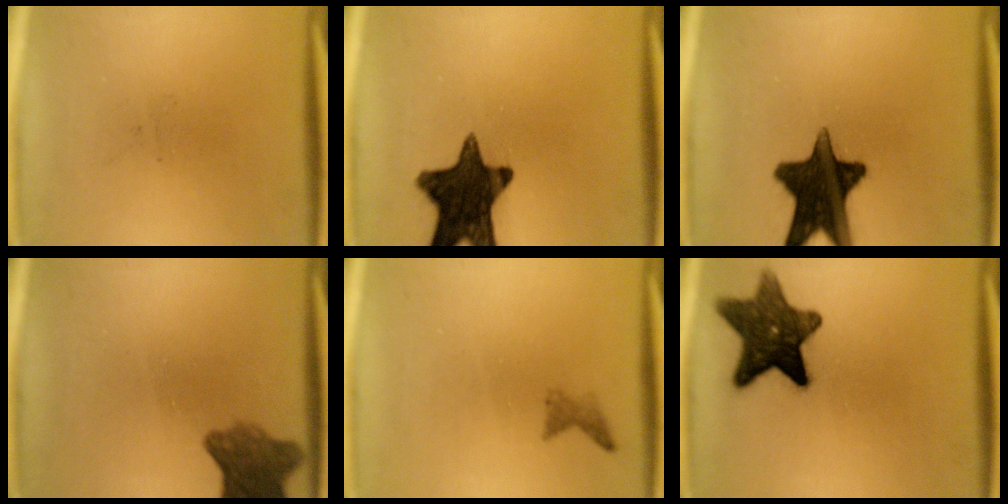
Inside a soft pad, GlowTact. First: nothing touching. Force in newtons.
{"total": 15.2}
{"total": 15.3}
{"total": 7.3}
{"total": 1.1}
{"total": 12.4}